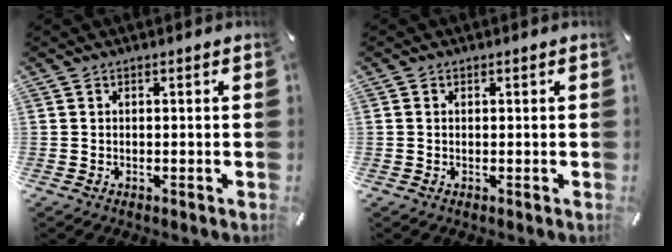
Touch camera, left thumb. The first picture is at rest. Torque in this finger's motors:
{"motor_torque": [-0.19, -0.23, 0.08, 0.07, -0.03]}